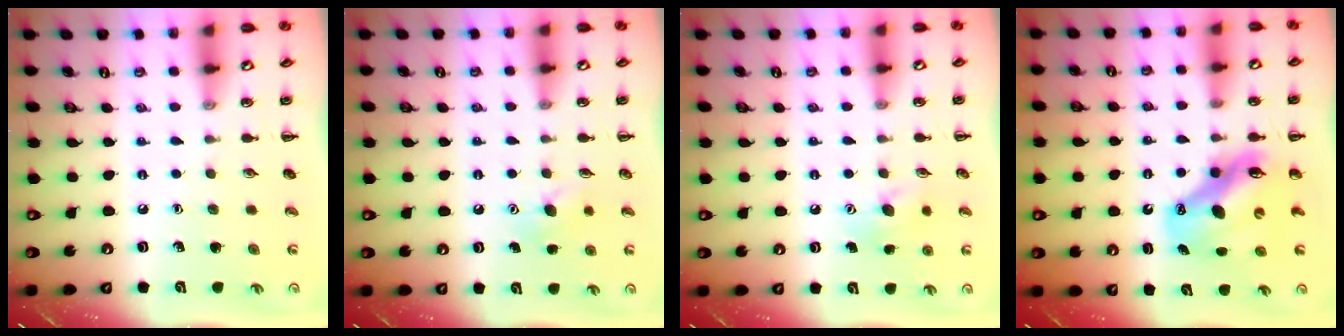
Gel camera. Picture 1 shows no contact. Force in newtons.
{"total": 5.8, "press": 5.6, "slide": 1.5}
{"total": 6.8, "press": 6.6, "slide": 1.3}
{"total": 10.7, "press": 10.3, "slide": 2.8}